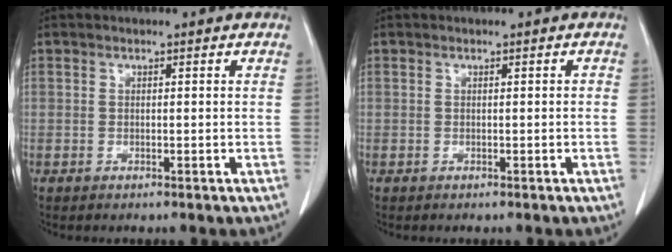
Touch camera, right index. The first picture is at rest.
{"total": 0.0}